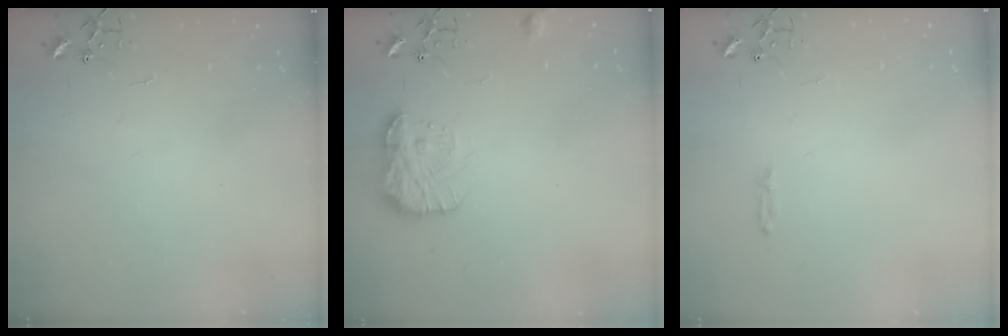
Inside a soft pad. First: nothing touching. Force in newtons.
{"total": 14.1, "press": 14.1, "slide": 0.8}
{"total": 3.4, "press": 3.4, "slide": 0.4}